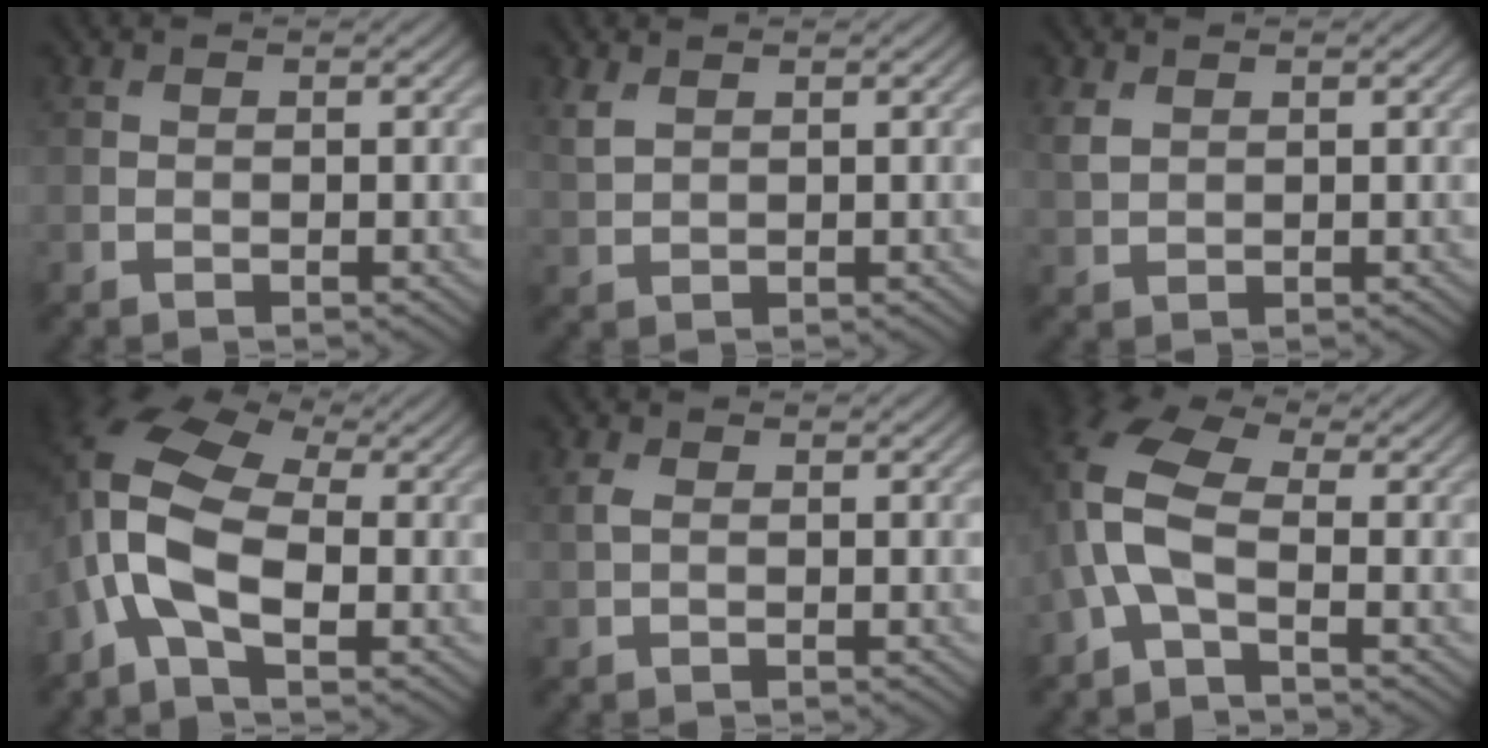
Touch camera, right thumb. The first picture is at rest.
{"total": 2.1, "force": [1.4, 1.0, 1.2], "torque": [-0.039, 0.001, 0.034]}
{"total": 2.3, "force": [1.2, 1.4, 1.3], "torque": [-0.038, 0.000, 0.028]}
{"total": 13.3, "force": [-1.6, 7.3, 11.0], "torque": [-0.259, 0.007, -0.052]}
{"total": 1.5, "force": [0.3, 0.9, 1.1], "torque": [-0.032, 0.002, 0.005]}
{"total": 8.1, "force": [-1.1, 3.8, 7.0], "torque": [-0.176, 0.016, -0.044]}